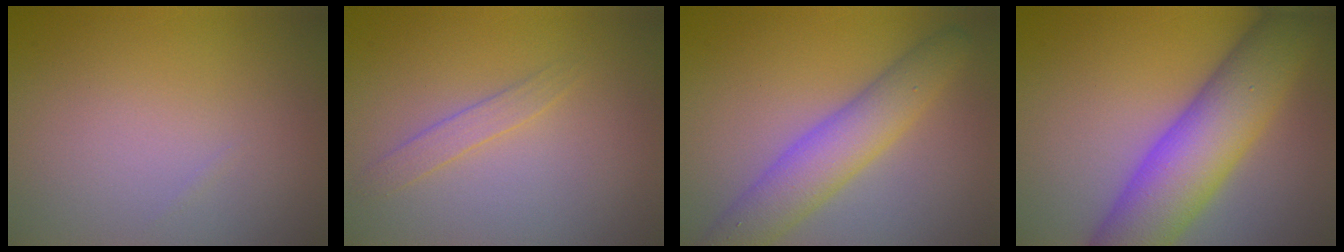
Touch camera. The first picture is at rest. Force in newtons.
{"total": 1.2, "press": 1.2, "slide": 0.0}
{"total": 5.1, "press": 5.1, "slide": 0.3}
{"total": 9.6, "press": 9.6, "slide": 0.3}